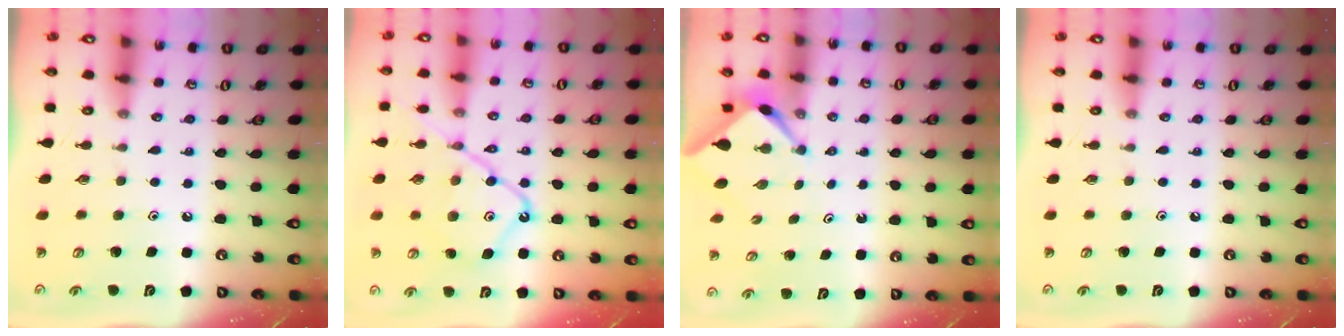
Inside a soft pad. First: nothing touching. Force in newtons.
{"total": 14.9, "press": 14.9, "slide": 1.4}
{"total": 2.5, "press": 2.5, "slide": 0.3}
{"total": 0.0}